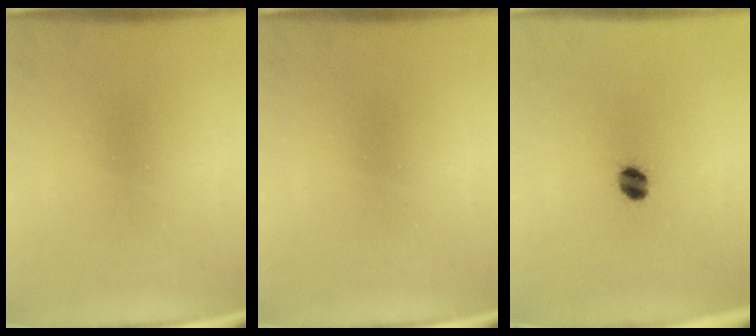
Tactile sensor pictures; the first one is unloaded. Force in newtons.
{"total": 0.0}
{"total": 4.4}